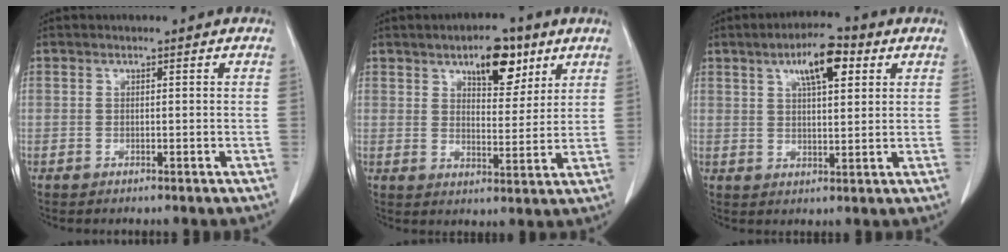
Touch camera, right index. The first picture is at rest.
{"total": 8.7, "force": [5.2, 3.5, 6.0], "torque": [-0.085, 0.007, 0.083]}
{"total": 8.2, "force": [3.9, 2.3, 6.8], "torque": [-0.116, 0.015, 0.067]}